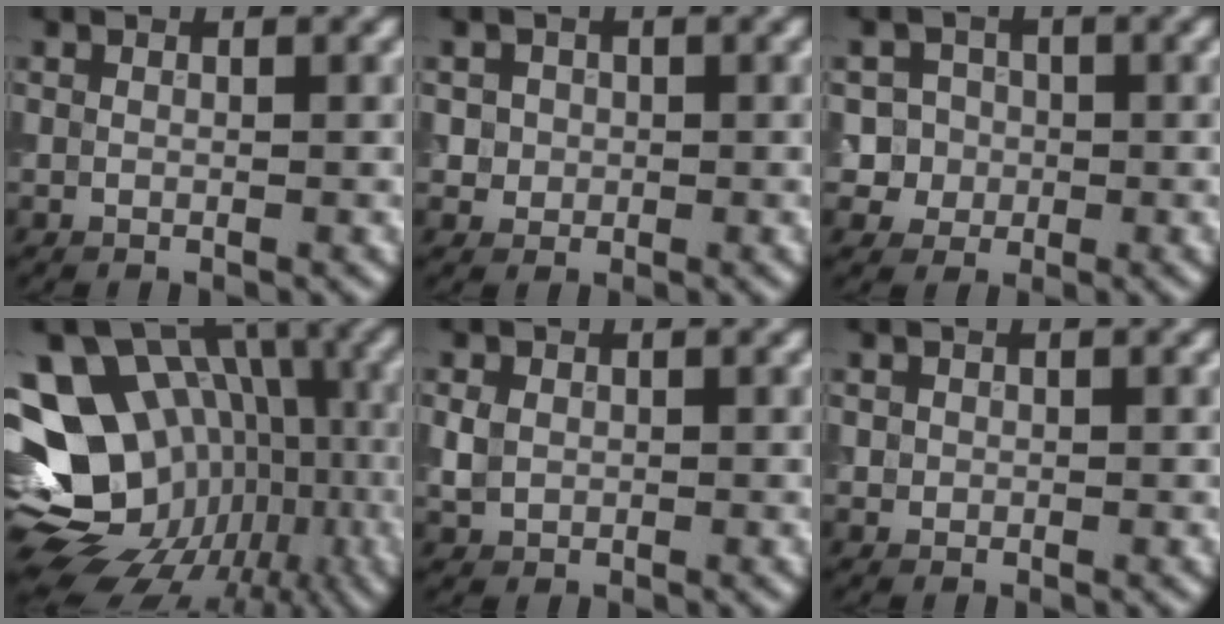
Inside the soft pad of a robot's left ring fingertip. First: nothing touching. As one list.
[{"total": 1.7, "force": [0.2, 1.6, 0.5], "torque": [0.001, -0.004, 0.015]}, {"total": 4.6, "force": [-0.1, 4.4, 1.2], "torque": [0.006, 0.025, -0.015]}, {"total": 17.6, "force": [-3.4, 13.6, 10.5], "torque": [-0.182, 0.009, -0.031]}, {"total": 1.8, "force": [0.1, 1.5, 0.9], "torque": [-0.018, 0.000, 0.001]}, {"total": 0.7, "force": [0.1, 0.7, 0.1], "torque": [0.005, -0.002, 0.000]}]